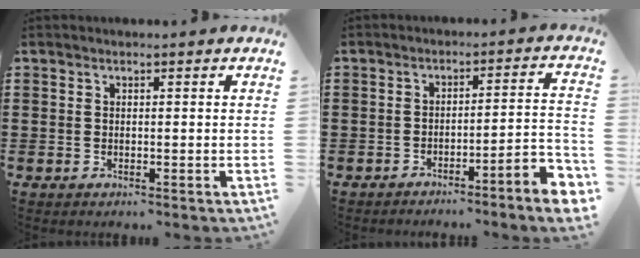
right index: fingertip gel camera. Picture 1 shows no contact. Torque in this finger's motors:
{"motor_torque": [1.19, 0.30, 0.32, 0.08]}